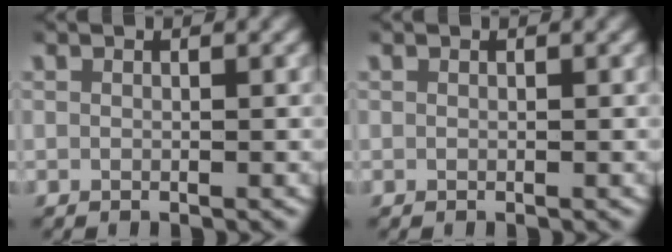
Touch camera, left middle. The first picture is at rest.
{"total": 0.0}